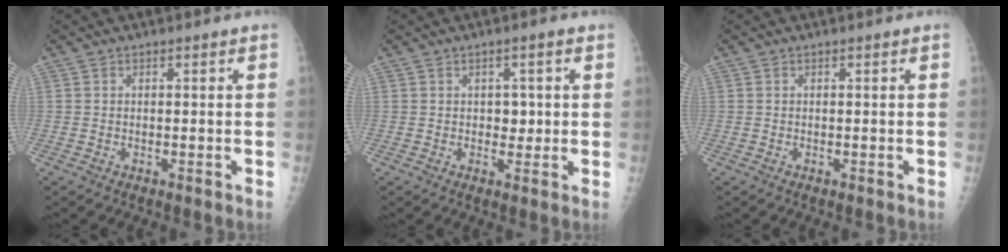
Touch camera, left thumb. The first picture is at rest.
{"total": 3.0, "force": [0.5, 2.2, 2.1], "torque": [-0.007, 0.001, 0.003]}
{"total": 0.0}